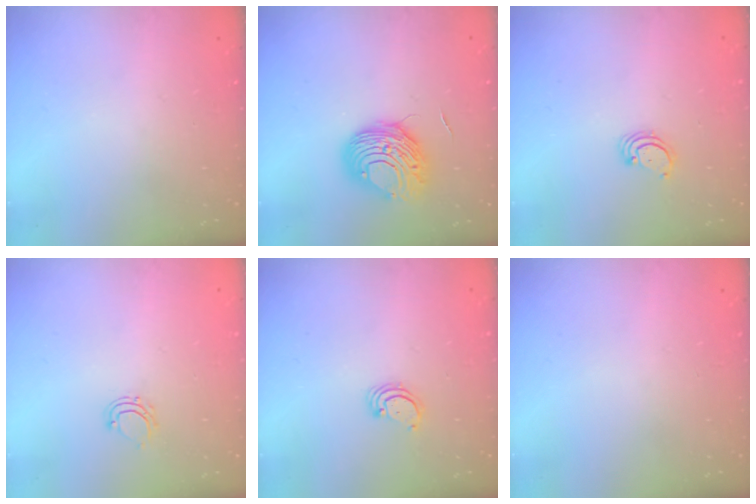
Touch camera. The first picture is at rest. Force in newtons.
{"total": 9.6, "press": 9.5, "slide": 0.7}
{"total": 2.5, "press": 2.5, "slide": 0.2}
{"total": 4.5, "press": 4.4, "slide": 0.6}
{"total": 2.5, "press": 2.5, "slide": 0.2}
{"total": 0.0}